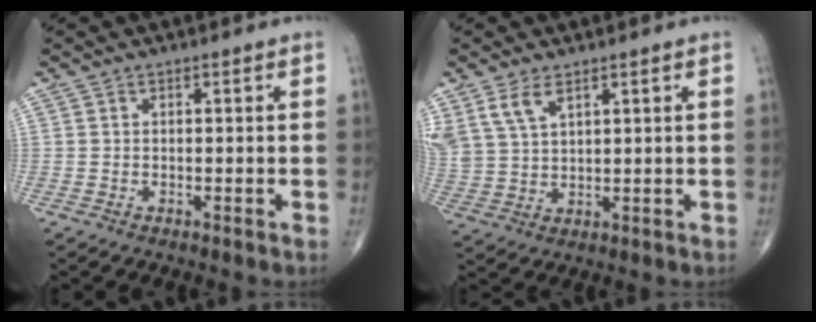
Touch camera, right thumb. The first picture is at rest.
{"total": 6.8, "force": [4.1, 3.3, 4.3], "torque": [-0.091, -0.009, 0.093]}